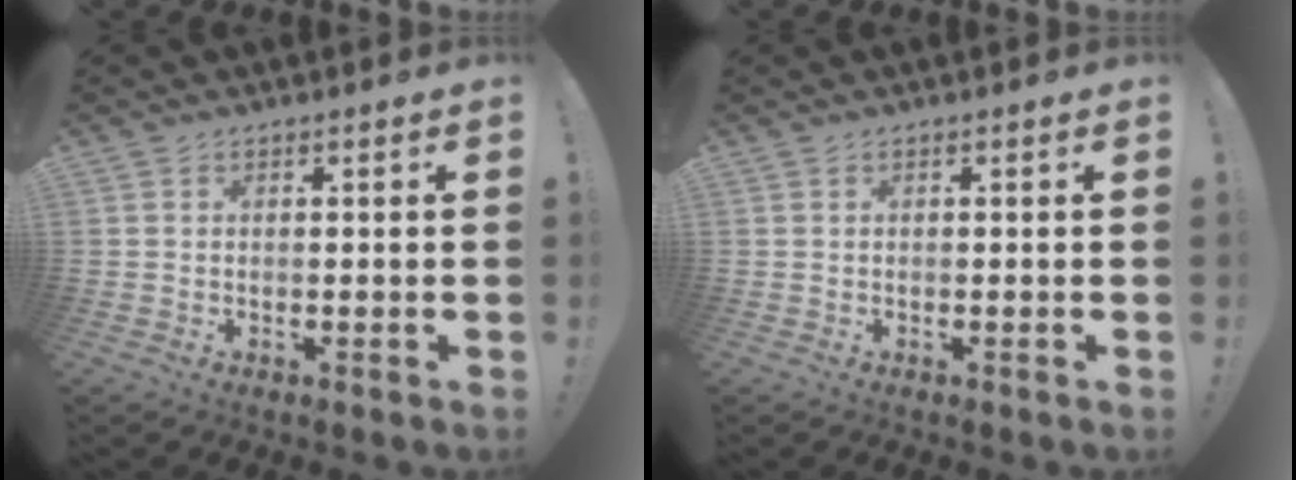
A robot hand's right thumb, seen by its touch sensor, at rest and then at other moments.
{"total": 0.0}